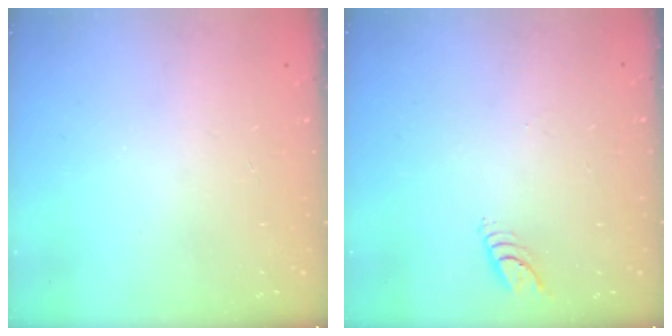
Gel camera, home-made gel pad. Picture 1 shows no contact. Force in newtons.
{"total": 4.7, "press": 4.6, "slide": 0.4}